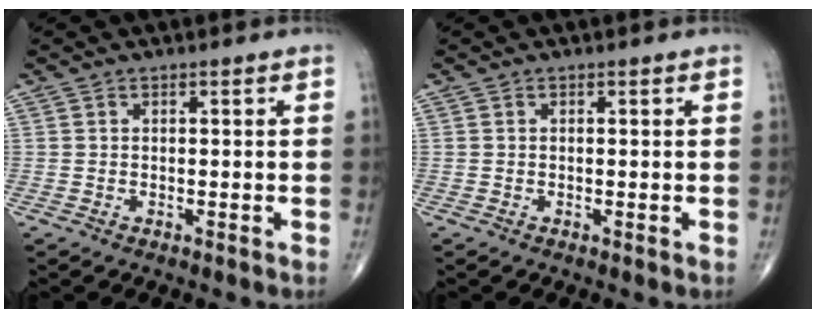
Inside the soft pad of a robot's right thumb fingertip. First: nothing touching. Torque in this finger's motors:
{"motor_torque": [-0.29, -0.52, -0.19, 0.01, 0.01]}